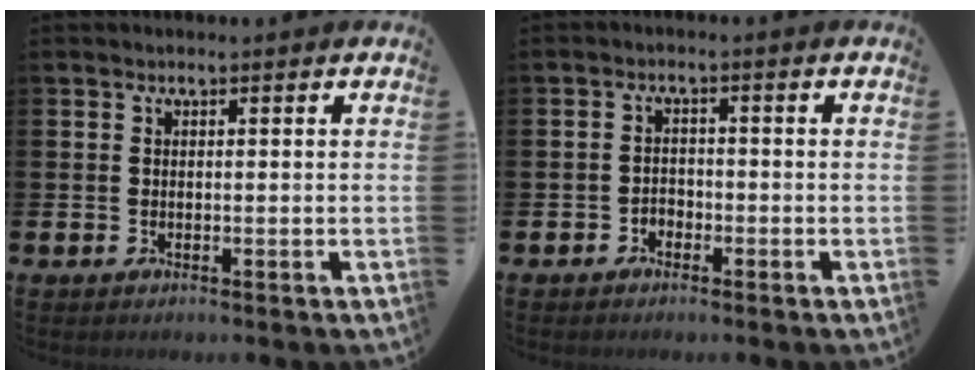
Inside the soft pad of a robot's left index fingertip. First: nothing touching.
{"total": 1.7, "force": [-1.3, 1.1, 0.1], "torque": [-0.015, 0.007, -0.027]}